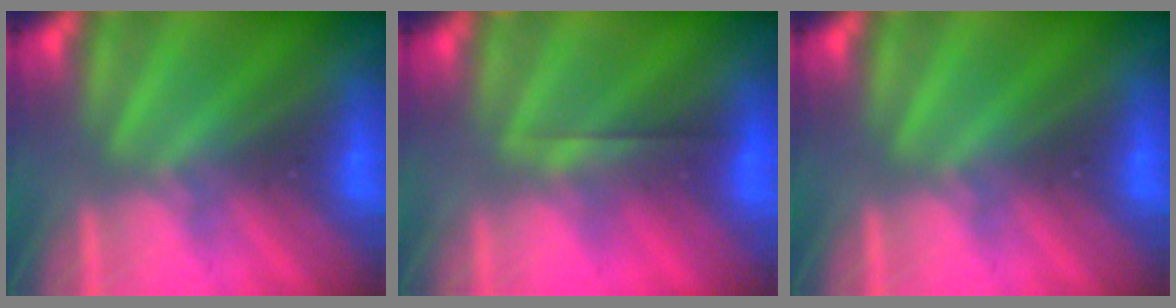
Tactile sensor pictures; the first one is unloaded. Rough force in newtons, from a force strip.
{"total": 2.5}
{"total": 0.0}